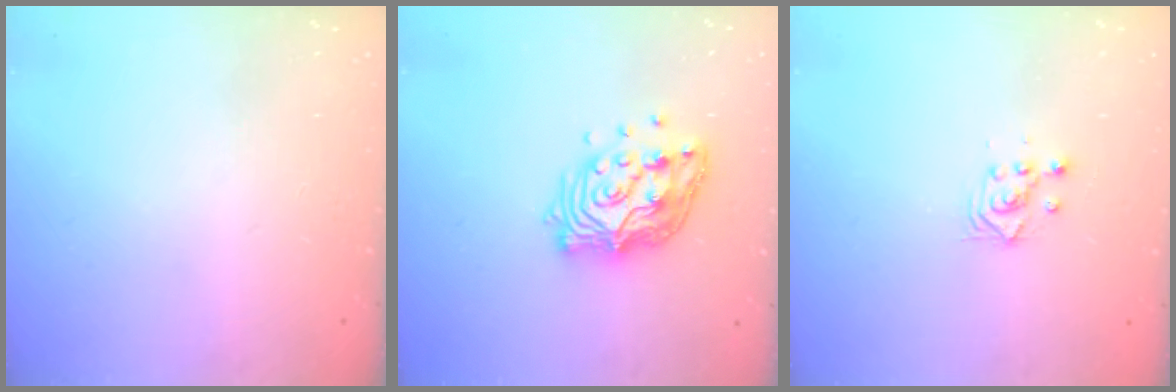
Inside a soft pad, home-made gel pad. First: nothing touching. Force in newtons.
{"total": 13.5, "press": 13.5, "slide": 1.2}
{"total": 2.3, "press": 2.3, "slide": 0.1}